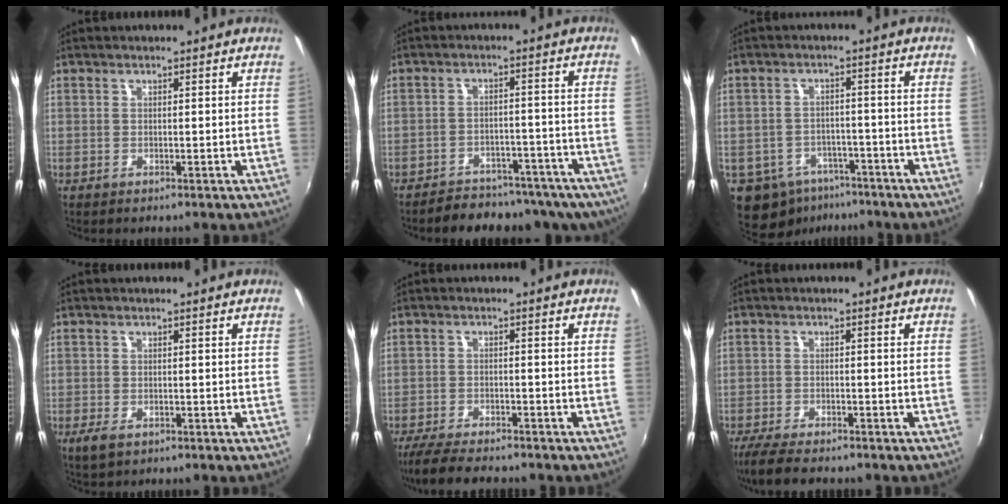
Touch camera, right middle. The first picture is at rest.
{"total": 16.8, "force": [-13.9, 6.9, 6.3], "torque": [-0.118, 0.014, -0.159]}
{"total": 10.0, "force": [-6.1, 7.1, 3.4], "torque": [-0.096, 0.006, -0.076]}
{"total": 2.5, "force": [-1.4, 1.1, 1.8], "torque": [-0.037, -0.008, -0.025]}
{"total": 9.0, "force": [-7.9, 1.6, 4.1], "torque": [-0.101, -0.026, -0.134]}
{"total": 7.4, "force": [-6.3, 1.4, 3.7], "torque": [-0.094, -0.029, -0.112]}